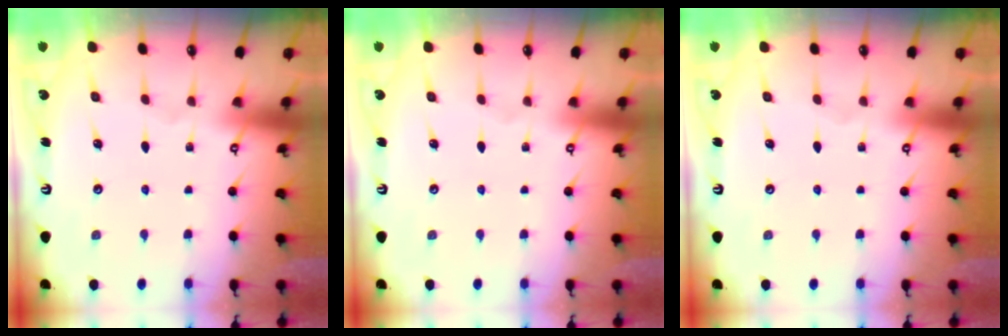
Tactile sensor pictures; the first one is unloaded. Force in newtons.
{"total": 0.0}
{"total": 0.0}